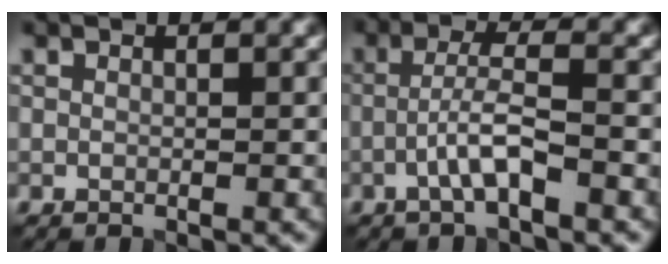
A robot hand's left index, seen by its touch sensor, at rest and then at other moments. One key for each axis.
{"total": 3.5, "fx": -1.4, "fy": 0.4, "fz": 3.2, "tx": -0.058, "ty": 0.014, "tz": -0.033}